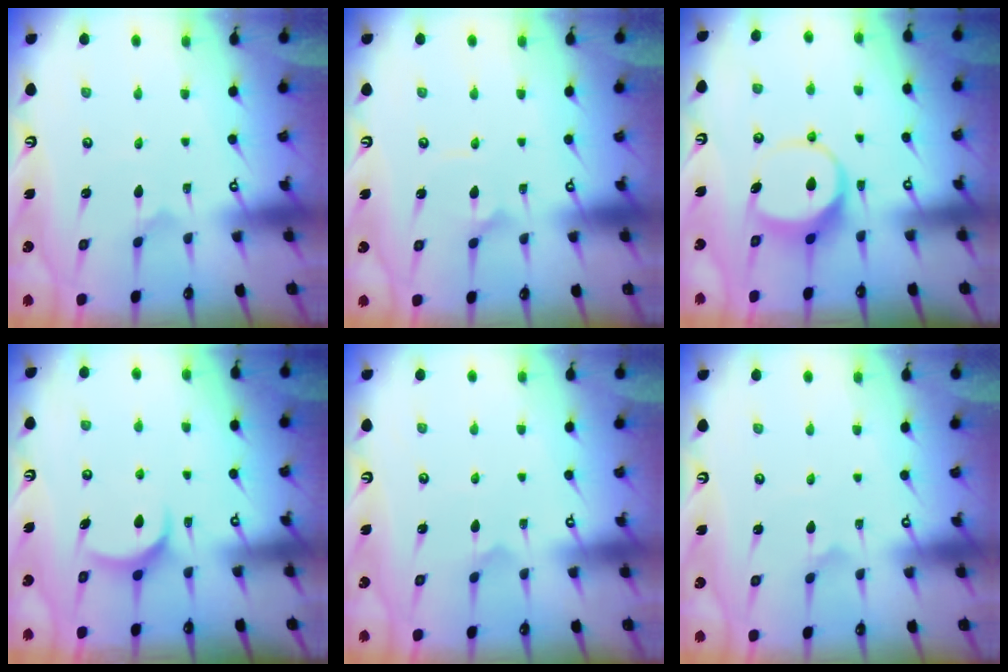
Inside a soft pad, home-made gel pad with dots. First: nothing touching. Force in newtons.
{"total": 2.4, "press": 2.4, "slide": 0.1}
{"total": 9.0, "press": 9.0, "slide": 0.9}
{"total": 7.9, "press": 7.9, "slide": 0.3}
{"total": 2.7, "press": 2.7, "slide": 0.2}
{"total": 1.0, "press": 1.0, "slide": 0.0}